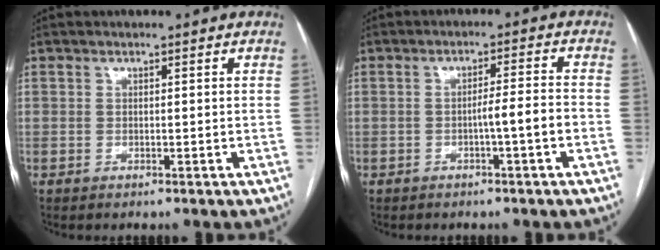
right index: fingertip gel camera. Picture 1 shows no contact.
{"total": 4.1, "force": [-1.5, -0.4, 3.8], "torque": [-0.055, 0.009, -0.024]}